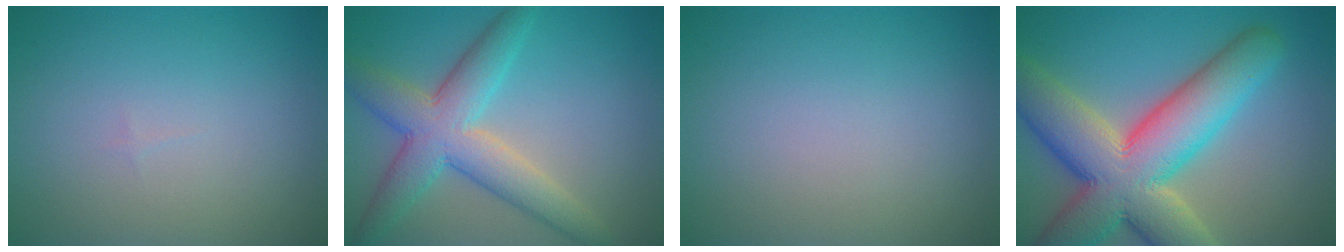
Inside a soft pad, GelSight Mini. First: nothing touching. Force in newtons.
{"total": 6.8, "press": 6.8, "slide": 0.3}
{"total": 0.0}
{"total": 12.9, "press": 12.9, "slide": 0.8}